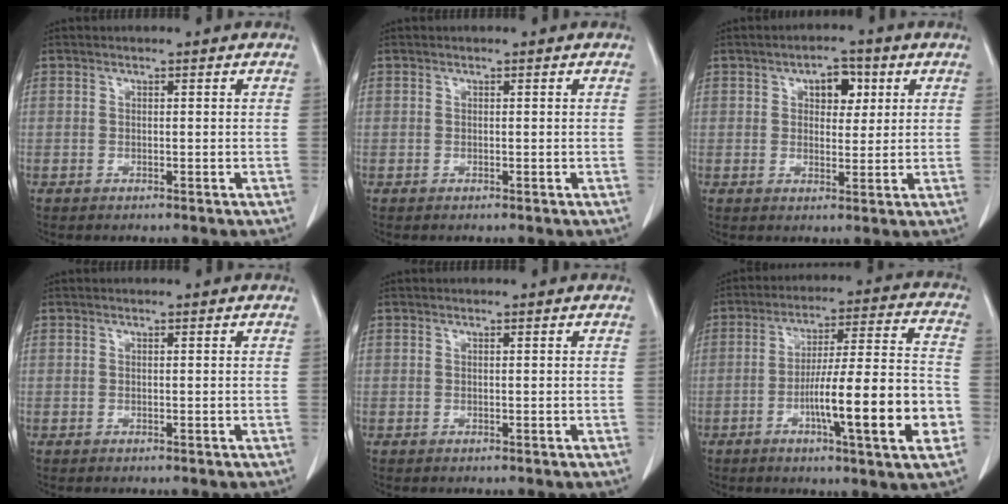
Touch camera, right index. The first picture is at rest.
{"total": 0.0}
{"total": 4.8, "force": [1.9, 2.7, 3.5], "torque": [-0.049, 0.012, 0.028]}
{"total": 0.0}
{"total": 0.0}
{"total": 16.7, "force": [-5.0, 0.8, 15.9], "torque": [-0.241, 0.004, -0.073]}